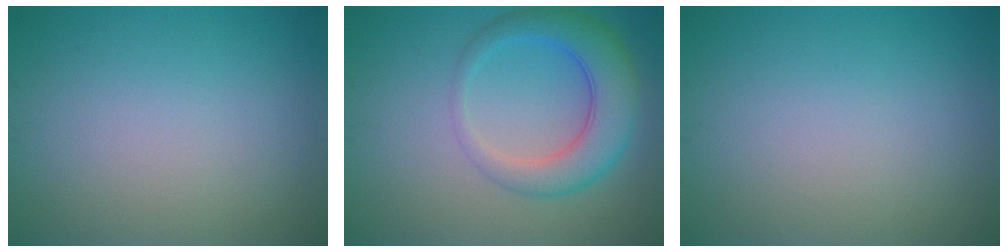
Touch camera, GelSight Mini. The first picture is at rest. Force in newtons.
{"total": 5.4, "press": 5.4, "slide": 0.2}
{"total": 0.0}